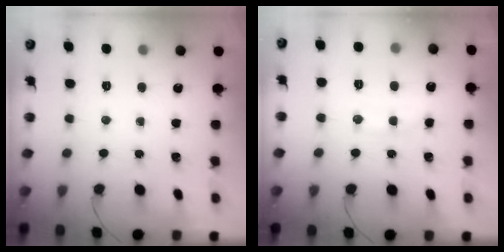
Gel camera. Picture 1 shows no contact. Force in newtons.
{"total": 8.1, "press": 8.1, "slide": 0.9}